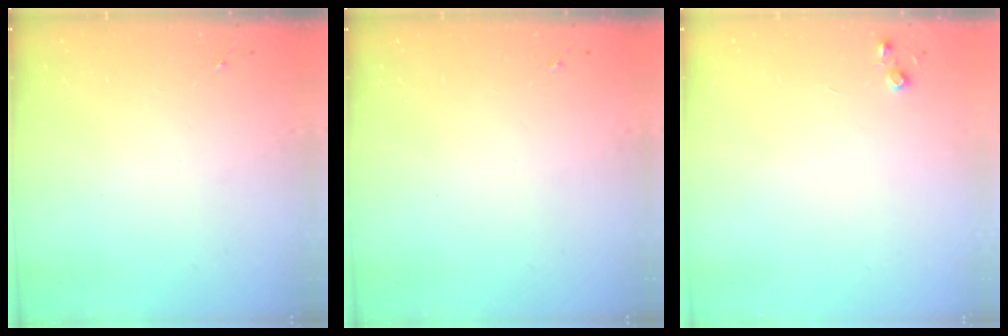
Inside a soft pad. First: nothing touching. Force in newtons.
{"total": 0.0}
{"total": 4.4, "press": 4.3, "slide": 0.5}